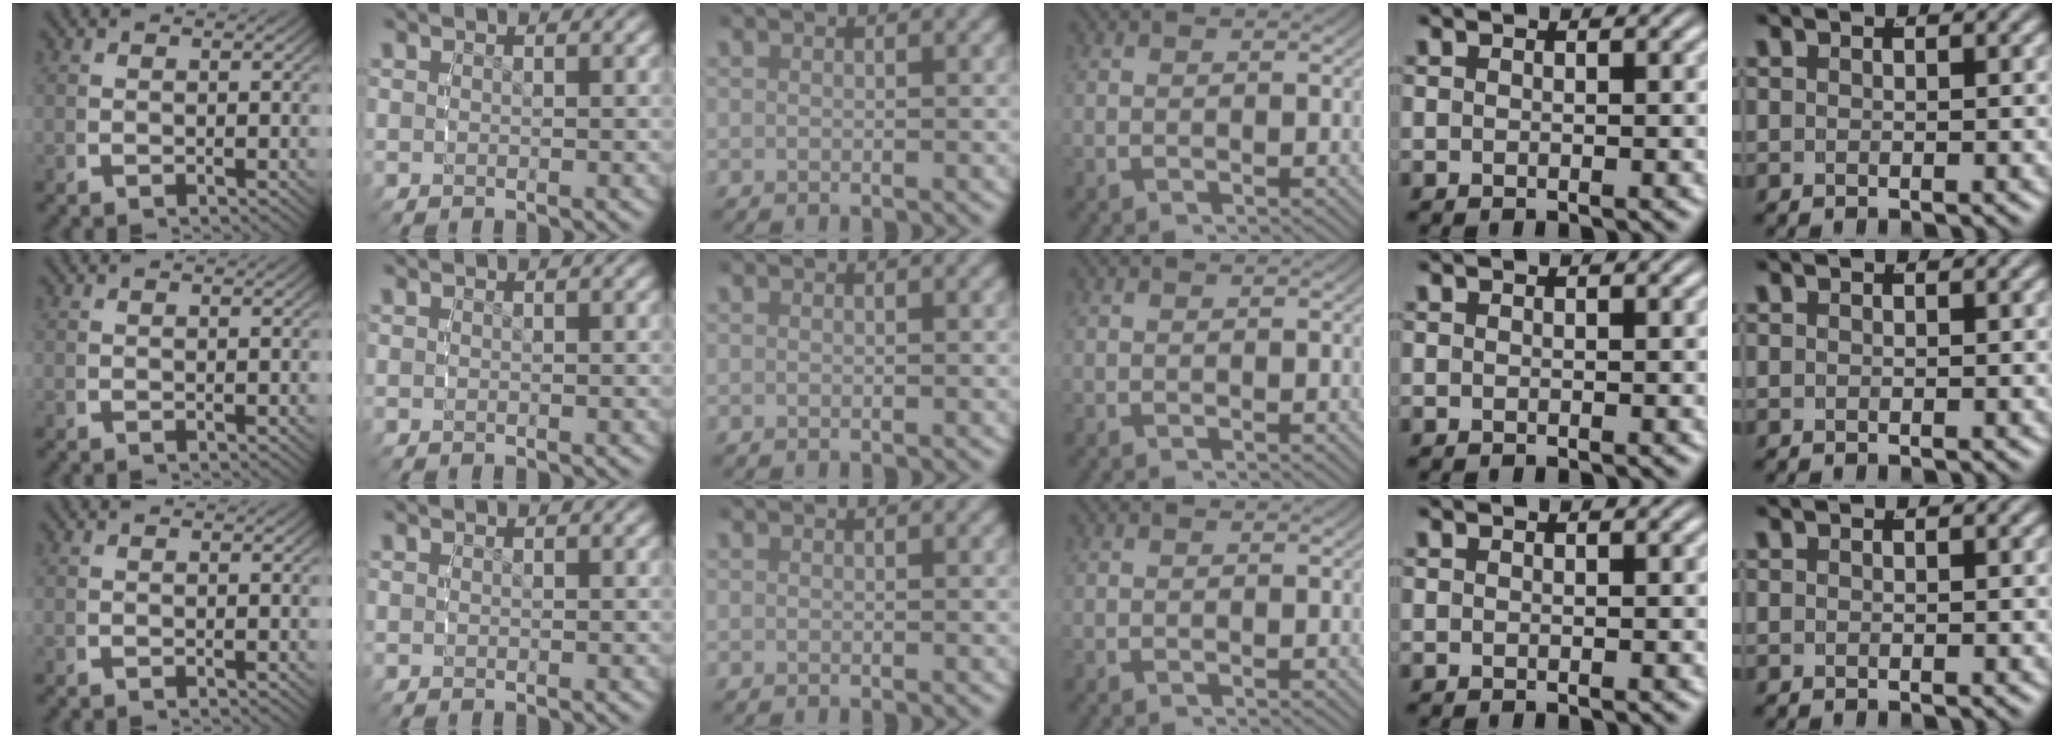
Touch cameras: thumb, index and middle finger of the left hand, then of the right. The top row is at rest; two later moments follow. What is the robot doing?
{"motion": "reach", "object": "markers"}